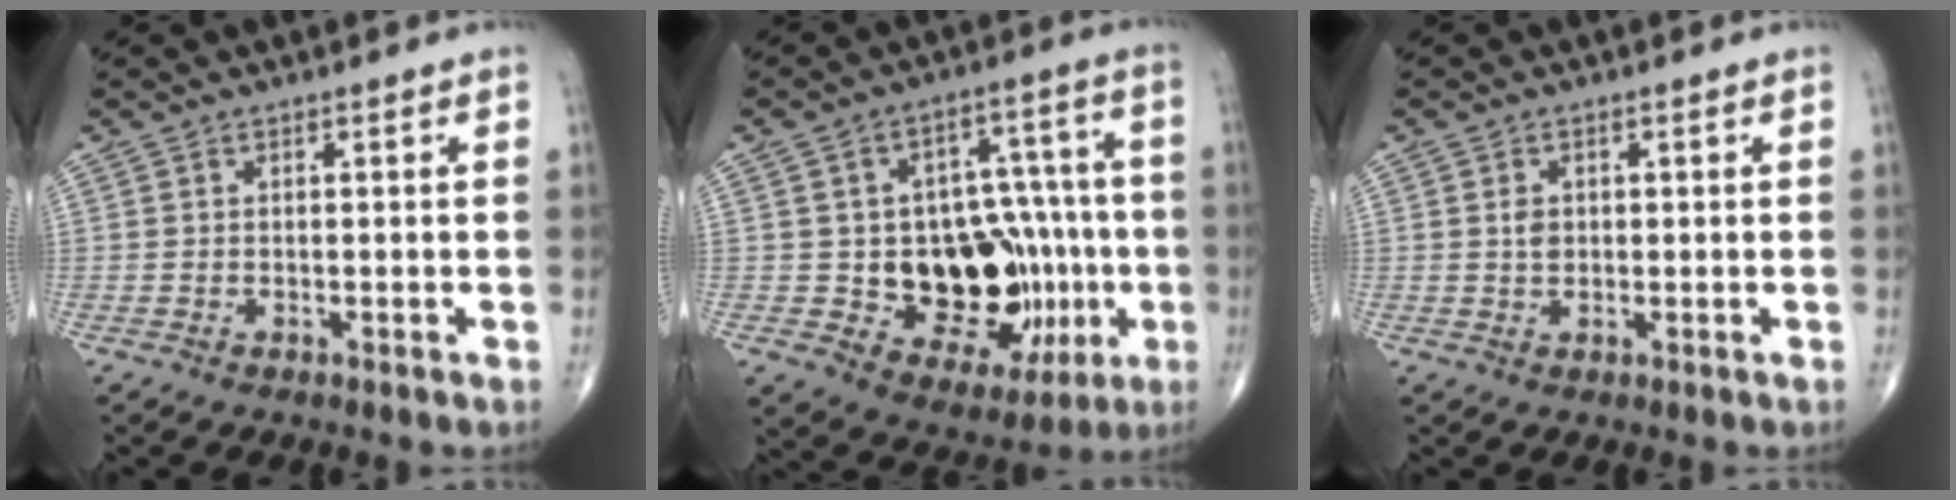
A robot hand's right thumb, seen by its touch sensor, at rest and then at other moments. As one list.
[{"total": 21.6, "force": [-3.7, 13.7, 16.2], "torque": [-0.165, 0.021, -0.032]}, {"total": 1.8, "force": [0.3, 1.4, 1.2], "torque": [-0.014, -0.002, 0.006]}]